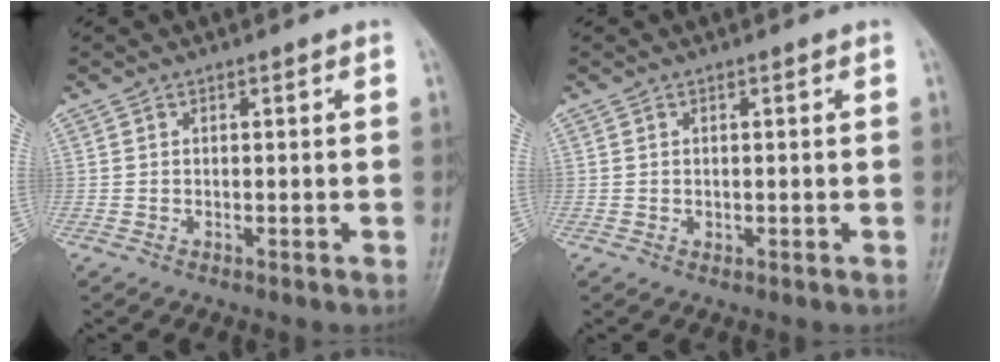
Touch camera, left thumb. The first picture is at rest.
{"total": 0.7, "force": [0.1, 0.6, 0.4], "torque": [-0.002, 0.000, 0.001]}